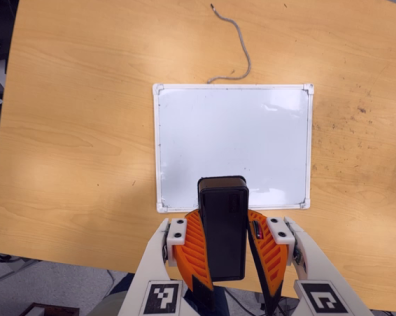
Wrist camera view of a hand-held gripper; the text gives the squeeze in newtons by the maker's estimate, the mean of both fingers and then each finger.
{"total": 10.2, "left": 9.8, "right": 10.6}